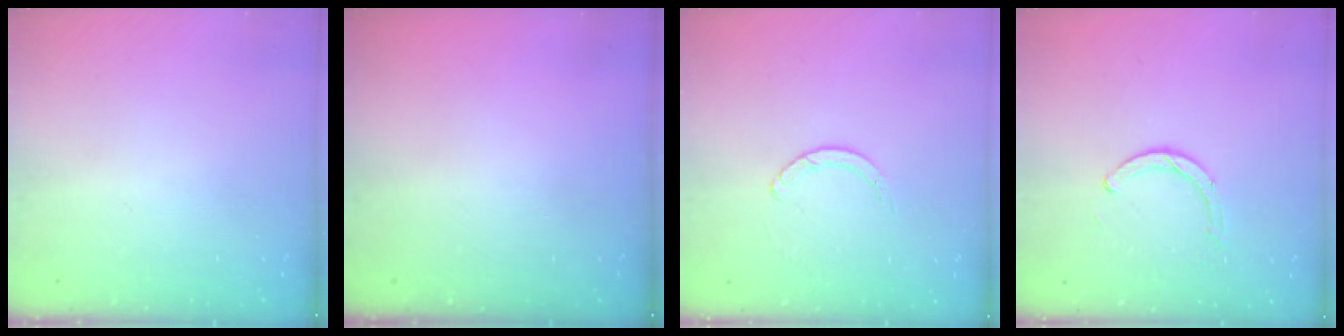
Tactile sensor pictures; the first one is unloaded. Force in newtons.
{"total": 0.0}
{"total": 1.3, "press": 1.2, "slide": 0.2}
{"total": 3.0, "press": 2.9, "slide": 0.5}